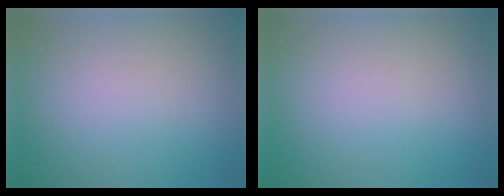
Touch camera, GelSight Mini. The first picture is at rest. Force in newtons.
{"total": 0.0}